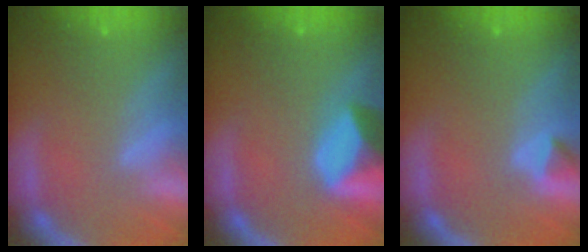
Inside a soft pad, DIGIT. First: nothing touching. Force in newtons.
{"total": 5.9}
{"total": 0.9}